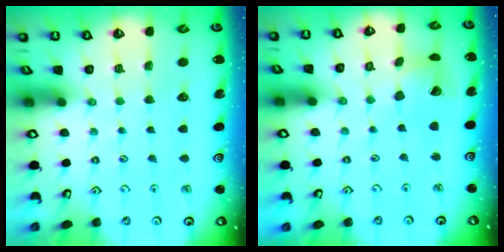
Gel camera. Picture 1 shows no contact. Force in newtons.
{"total": 8.7, "press": 8.7, "slide": 1.0}